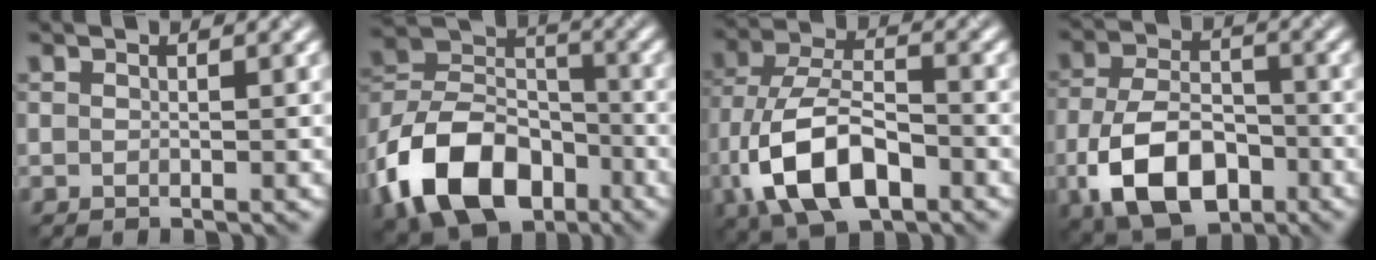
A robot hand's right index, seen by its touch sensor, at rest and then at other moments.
{"total": 12.3, "force": [-5.9, 8.0, 7.1], "torque": [-0.146, 0.009, -0.125]}
{"total": 10.1, "force": [-3.6, 5.4, 7.7], "torque": [-0.160, 0.003, -0.072]}
{"total": 9.5, "force": [-4.2, 5.6, 6.4], "torque": [-0.129, 0.003, -0.079]}